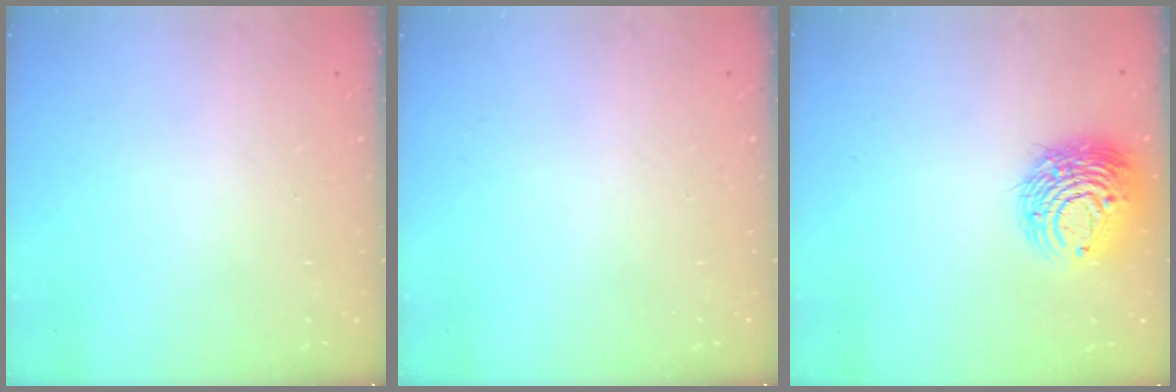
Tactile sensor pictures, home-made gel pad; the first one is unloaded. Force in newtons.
{"total": 0.0}
{"total": 11.7, "press": 11.6, "slide": 1.3}